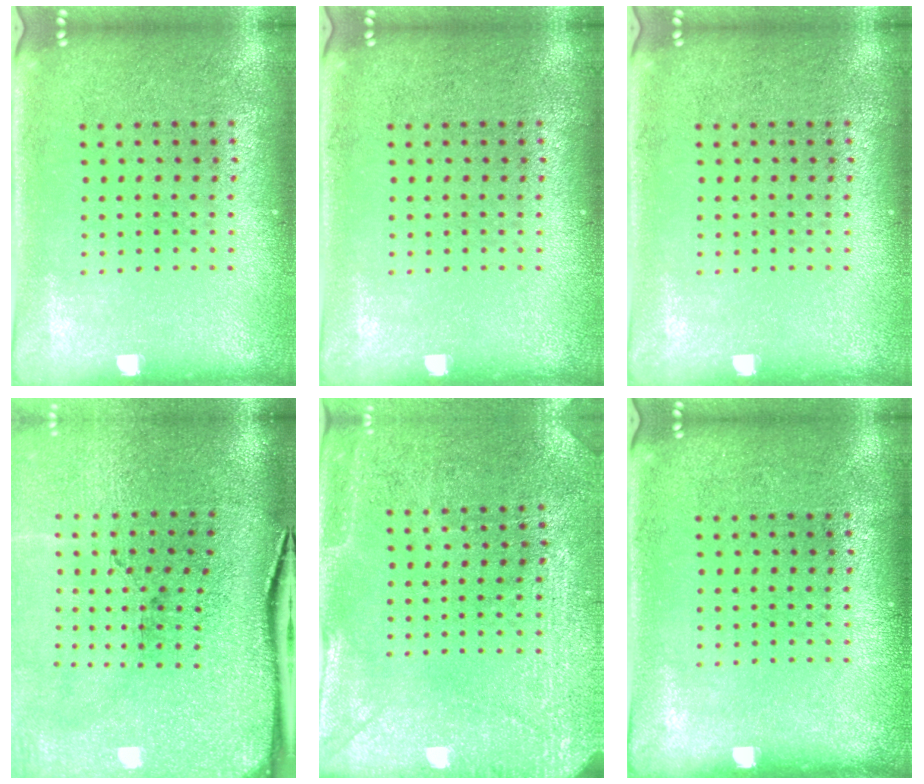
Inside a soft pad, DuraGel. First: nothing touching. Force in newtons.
{"total": 0.0}
{"total": 0.0}
{"total": 4.5, "press": 3.6, "slide": 2.6}
{"total": 2.9, "press": 2.8, "slide": 0.6}
{"total": 0.0}